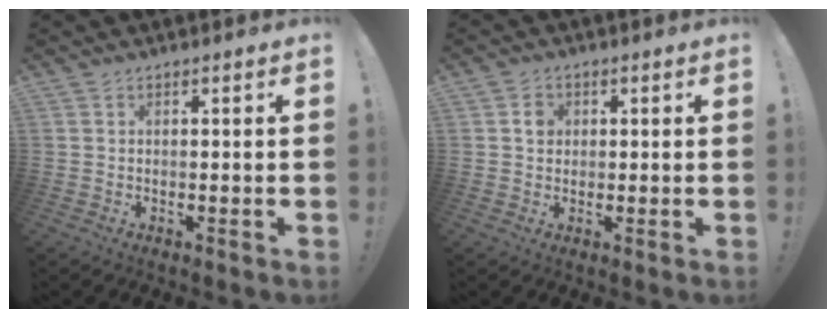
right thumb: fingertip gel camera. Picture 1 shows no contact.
{"total": 3.3, "force": [0.7, 2.9, 1.5], "torque": [-0.008, -0.002, 0.007]}